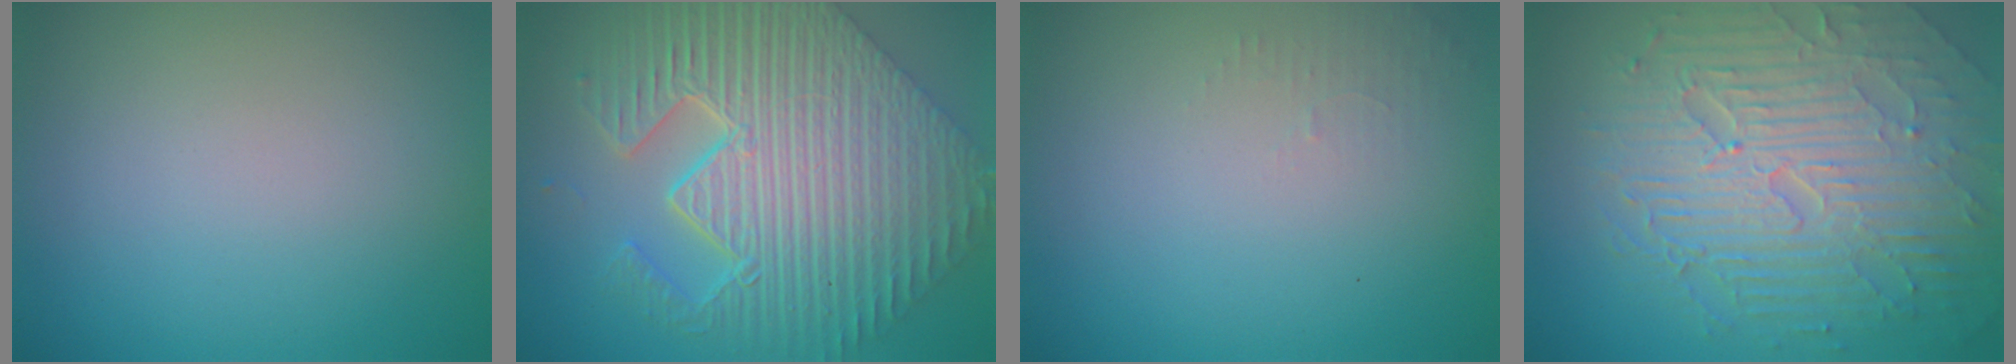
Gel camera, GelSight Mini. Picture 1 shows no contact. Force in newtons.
{"total": 11.1, "press": 8.1, "slide": 7.6}
{"total": 1.0, "press": 0.9, "slide": 0.3}
{"total": 9.4, "press": 6.2, "slide": 7.1}